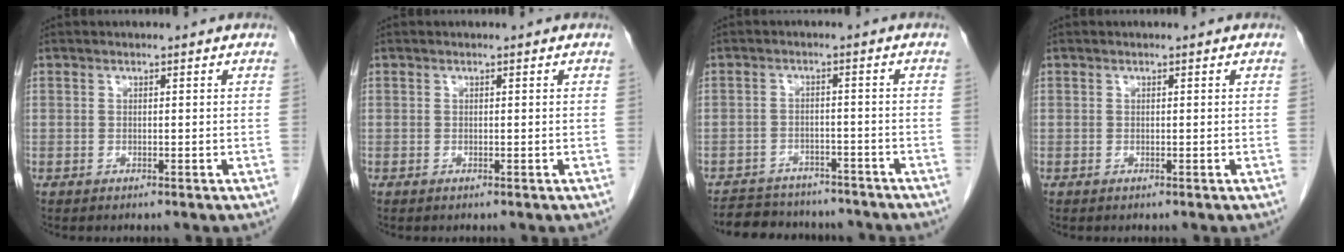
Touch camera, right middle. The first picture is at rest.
{"total": 0.0}
{"total": 11.6, "force": [-10.5, 4.1, 2.7], "torque": [-0.049, 0.010, -0.134]}
{"total": 0.0}